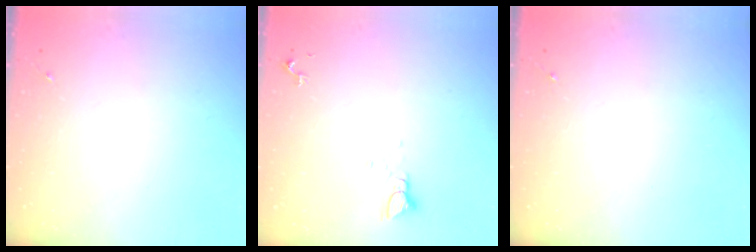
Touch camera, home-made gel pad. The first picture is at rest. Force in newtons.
{"total": 3.0, "press": 3.0, "slide": 0.2}
{"total": 0.0}